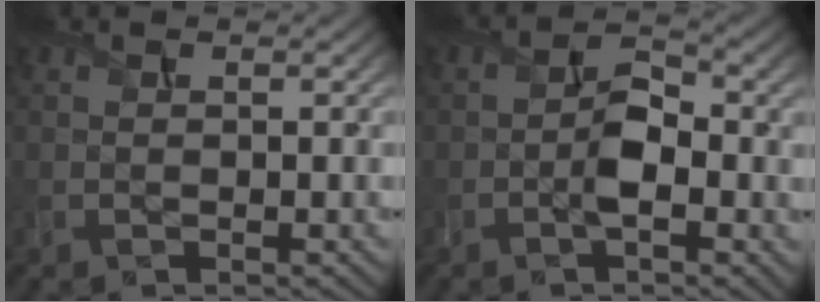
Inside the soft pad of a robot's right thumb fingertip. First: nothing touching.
{"total": 4.2, "force": [-1.2, 1.7, 3.6], "torque": [-0.066, 0.007, -0.030]}